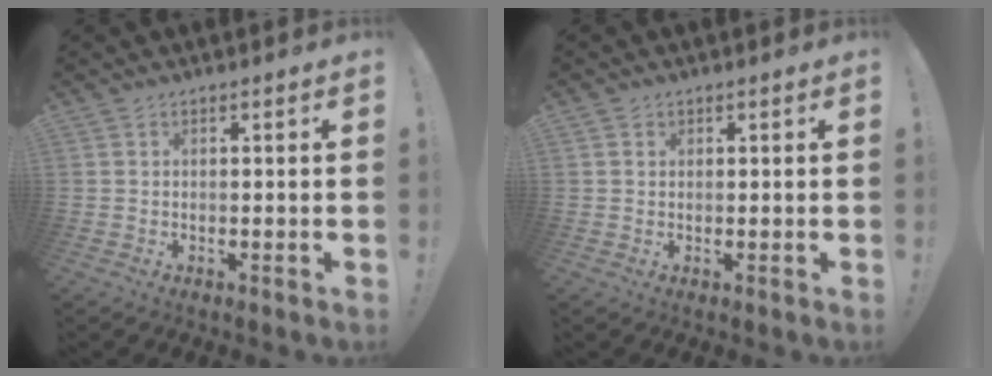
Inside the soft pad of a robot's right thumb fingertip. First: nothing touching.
{"total": 1.1, "force": [0.6, 0.9, 0.0], "torque": [0.007, -0.002, 0.010]}